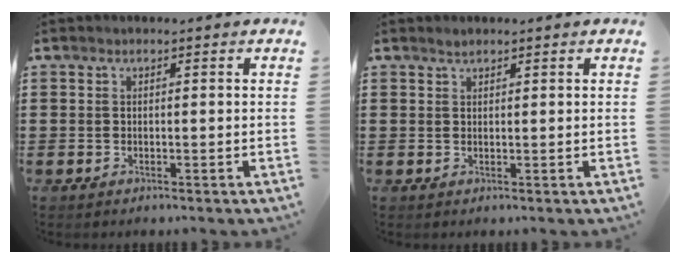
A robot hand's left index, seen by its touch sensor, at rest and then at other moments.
{"total": 0.9, "force": [0.8, 0.2, 0.2], "torque": [-0.007, 0.001, 0.016]}